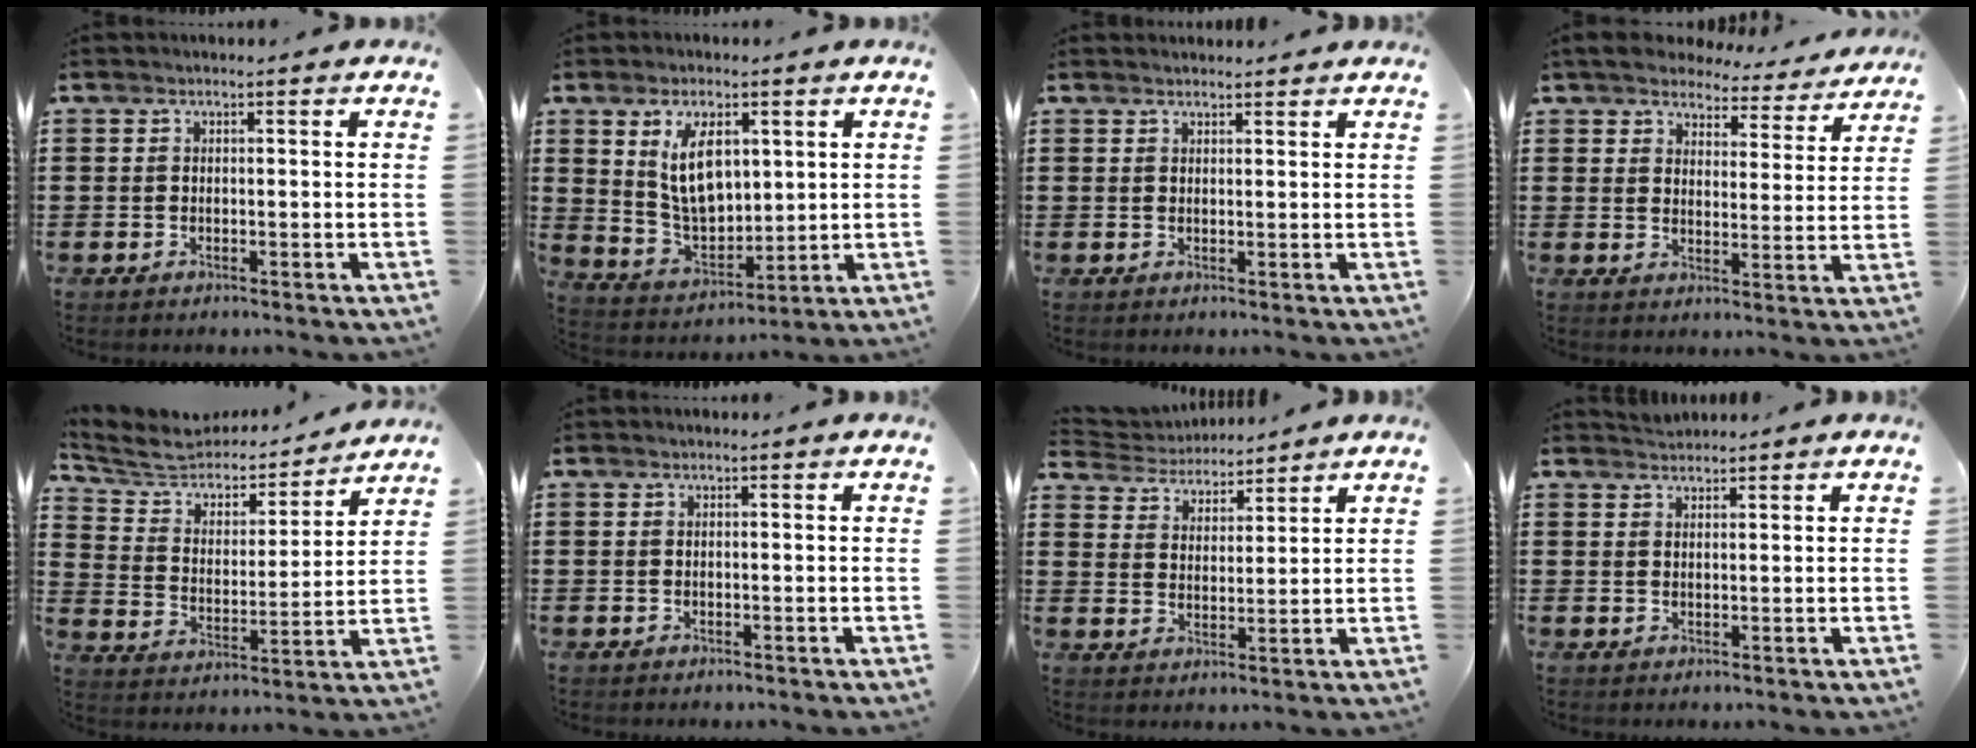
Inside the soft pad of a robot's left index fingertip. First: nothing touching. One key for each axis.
{"total": 9.0, "fx": 3.5, "fy": 5.0, "fz": 6.6, "tx": -0.117, "ty": 0.003, "tz": 0.062}
{"total": 1.2, "fx": 1.2, "fy": 0.1, "fz": 0.0, "tx": -0.002, "ty": 0.000, "tz": 0.024}
{"total": 5.2, "fx": 5.1, "fy": 0.8, "fz": 0.8, "tx": -0.042, "ty": -0.031, "tz": 0.089}
{"total": 5.4, "fx": 5.1, "fy": 1.8, "fz": 0.9, "tx": -0.051, "ty": -0.040, "tz": 0.081}
{"total": 0.0}
{"total": 4.0, "fx": 3.9, "fy": 0.9, "fz": -0.1, "tx": -0.020, "ty": -0.021, "tz": 0.069}
{"total": 1.6, "fx": 1.6, "fy": 0.3, "fz": -0.1, "tx": -0.002, "ty": 0.004, "tz": 0.032}